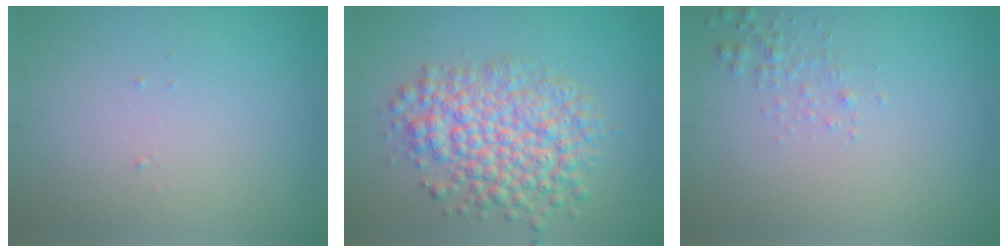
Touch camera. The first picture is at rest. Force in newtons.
{"total": 6.8, "press": 6.8, "slide": 0.3}
{"total": 1.1, "press": 1.1, "slide": 0.1}